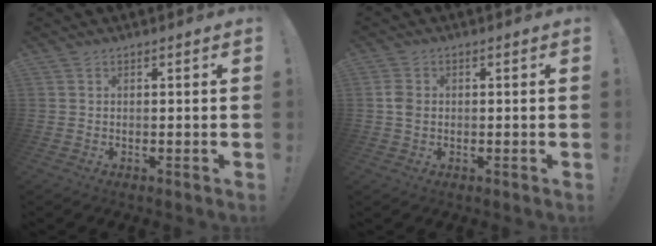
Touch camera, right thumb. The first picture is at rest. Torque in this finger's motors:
{"motor_torque": [-0.13, 0.08, 0.45, -0.13, 0.22]}